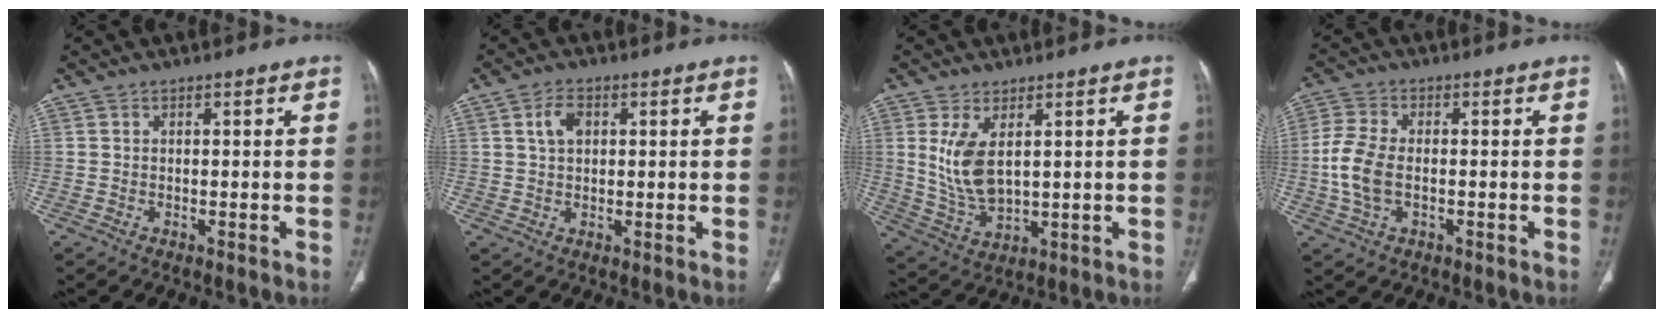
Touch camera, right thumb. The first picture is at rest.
{"total": 4.2, "force": [1.3, 2.7, 2.9], "torque": [-0.053, 0.004, 0.024]}
{"total": 9.2, "force": [2.5, 4.6, 7.6], "torque": [-0.149, -0.018, 0.066]}
{"total": 8.2, "force": [-1.1, 4.9, 6.5], "torque": [-0.153, 0.009, -0.023]}